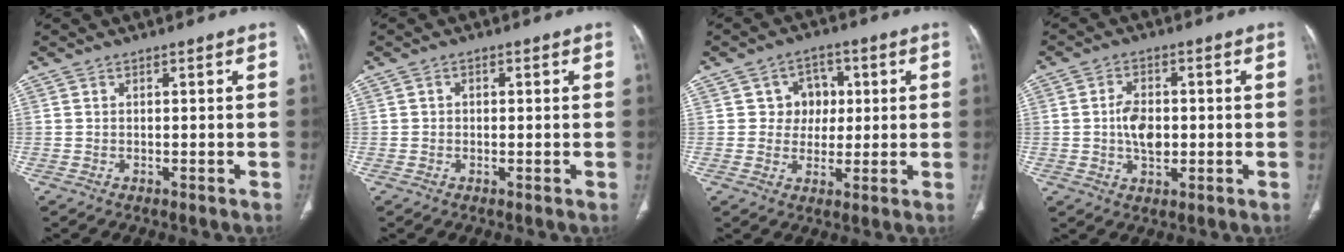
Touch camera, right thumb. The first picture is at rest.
{"total": 0.9, "force": [0.1, 0.8, 0.5], "torque": [-0.003, 0.002, -0.001]}
{"total": 6.6, "force": [1.3, 5.9, 2.7], "torque": [0.005, 0.005, 0.016]}
{"total": 6.1, "force": [-0.3, 3.9, 4.7], "torque": [-0.075, 0.002, -0.006]}